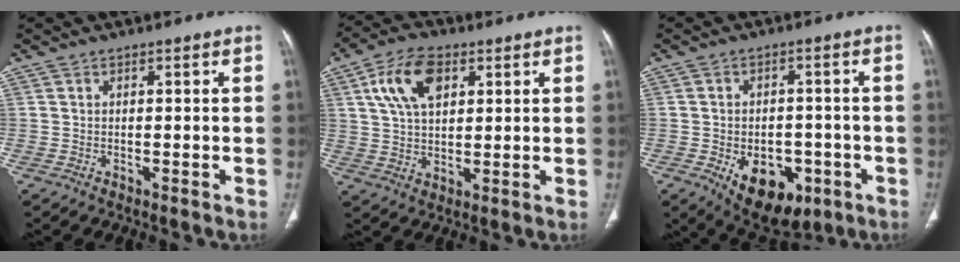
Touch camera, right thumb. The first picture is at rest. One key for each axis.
{"total": 10.8, "fx": 4.2, "fy": 6.3, "fz": 7.7, "tx": -0.133, "ty": -0.003, "tz": 0.076}
{"total": 12.2, "fx": -5.0, "fy": 7.7, "fz": 8.1, "tx": -0.088, "ty": 0.015, "tz": -0.059}